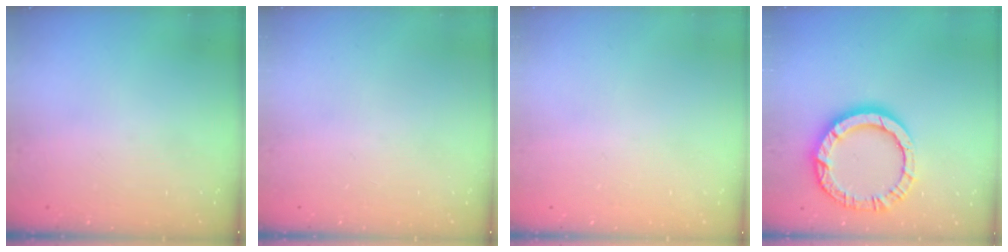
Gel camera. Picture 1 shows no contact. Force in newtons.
{"total": 0.0}
{"total": 2.4, "press": 2.4, "slide": 0.2}
{"total": 12.7, "press": 12.6, "slide": 1.2}